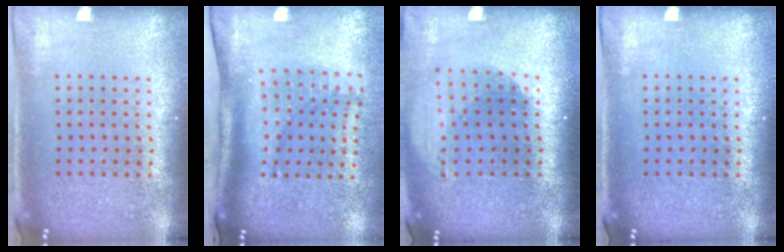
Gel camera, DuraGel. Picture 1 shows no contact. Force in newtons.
{"total": 2.3, "press": 1.6, "slide": 1.6}
{"total": 1.8, "press": 1.4, "slide": 1.2}
{"total": 0.0}